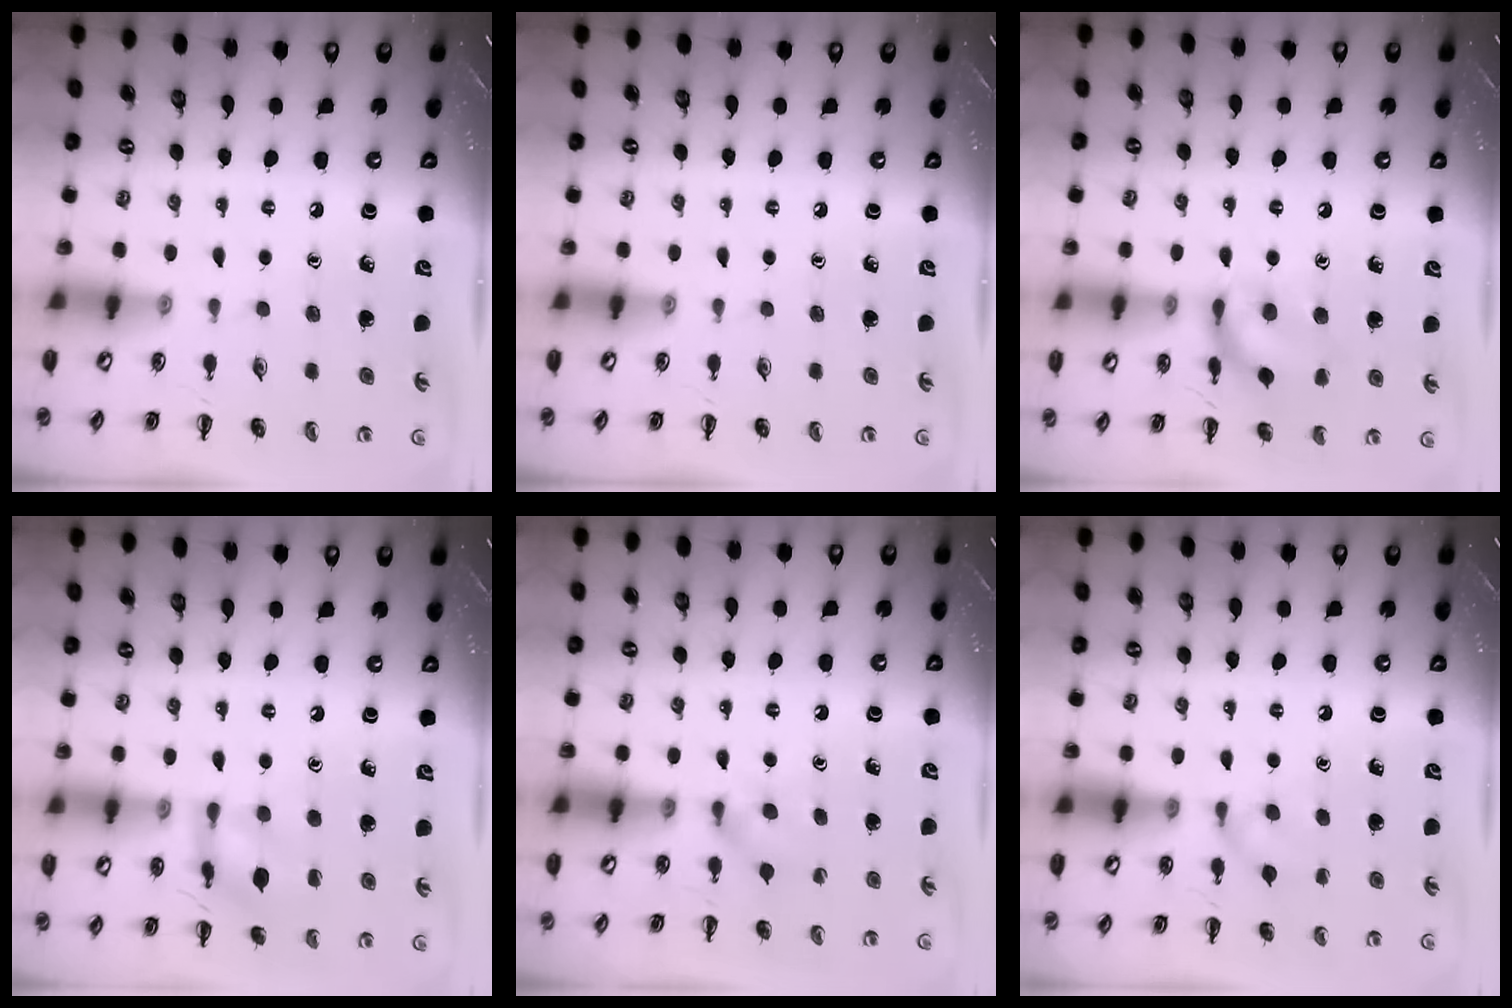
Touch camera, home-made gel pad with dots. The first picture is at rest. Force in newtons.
{"total": 0.0}
{"total": 13.6, "press": 13.5, "slide": 1.5}
{"total": 10.9, "press": 10.8, "slide": 0.6}
{"total": 4.5, "press": 4.3, "slide": 1.5}
{"total": 5.5, "press": 5.2, "slide": 1.6}